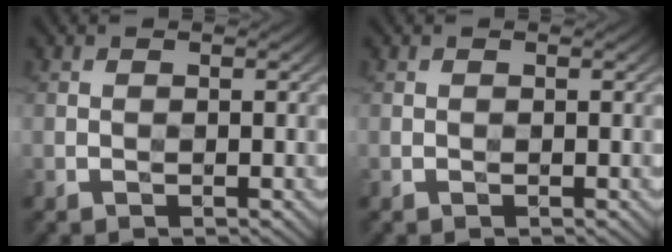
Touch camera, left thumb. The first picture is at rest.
{"total": 0.0}